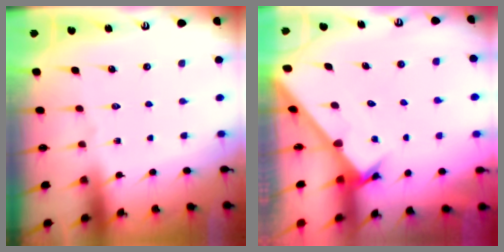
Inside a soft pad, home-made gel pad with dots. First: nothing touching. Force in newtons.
{"total": 2.8, "press": 2.8, "slide": 0.3}